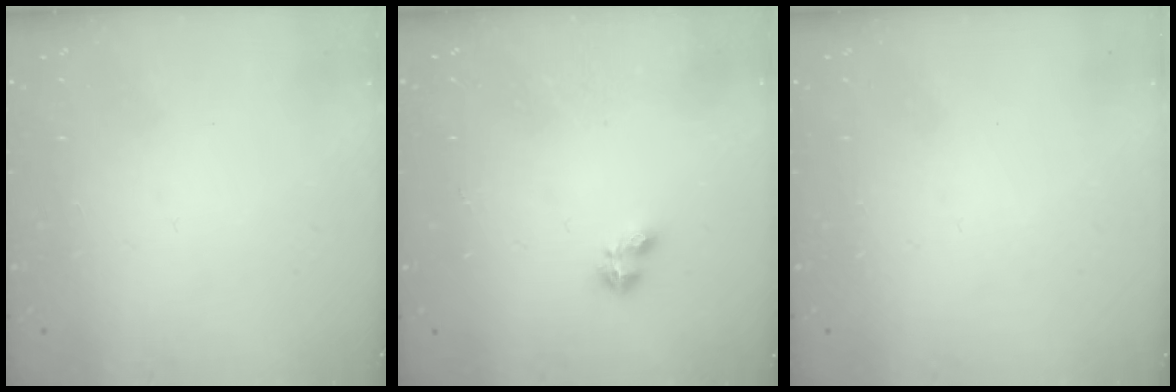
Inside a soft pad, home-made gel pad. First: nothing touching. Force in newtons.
{"total": 2.2, "press": 2.2, "slide": 0.4}
{"total": 0.0}